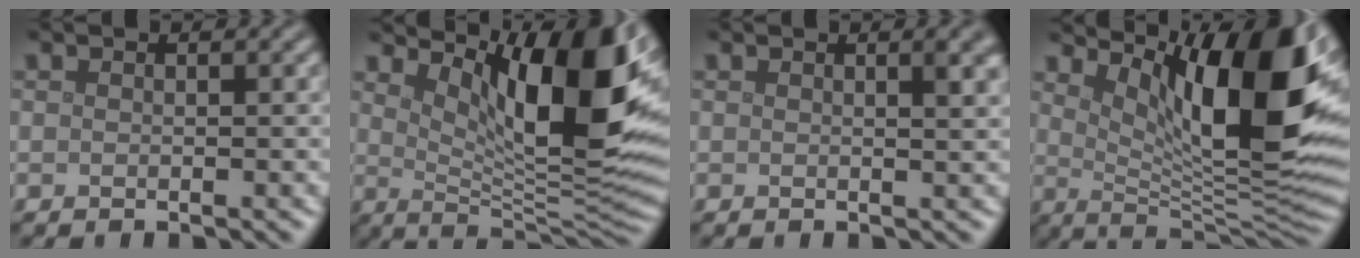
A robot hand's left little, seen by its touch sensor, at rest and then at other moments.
{"total": 12.7, "force": [5.3, 4.0, 10.8], "torque": [-0.147, -0.009, 0.089]}
{"total": 1.8, "force": [0.7, 0.5, 1.6], "torque": [-0.012, 0.004, 0.006]}
{"total": 13.9, "force": [5.2, 4.1, 12.2], "torque": [-0.155, -0.008, 0.085]}